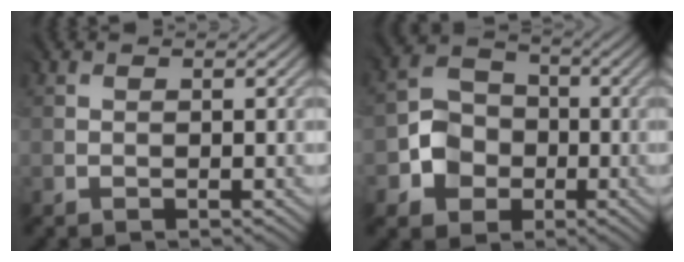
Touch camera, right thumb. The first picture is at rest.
{"total": 5.0, "force": [-2.0, 4.4, 1.3], "torque": [-0.021, 0.005, -0.051]}